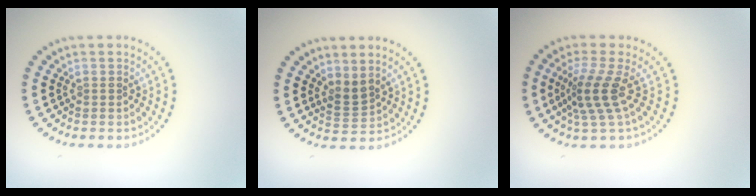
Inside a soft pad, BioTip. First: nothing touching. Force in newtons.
{"total": 1.8, "press": 1.3, "slide": 1.1}
{"total": 3.4, "press": 2.4, "slide": 2.5}